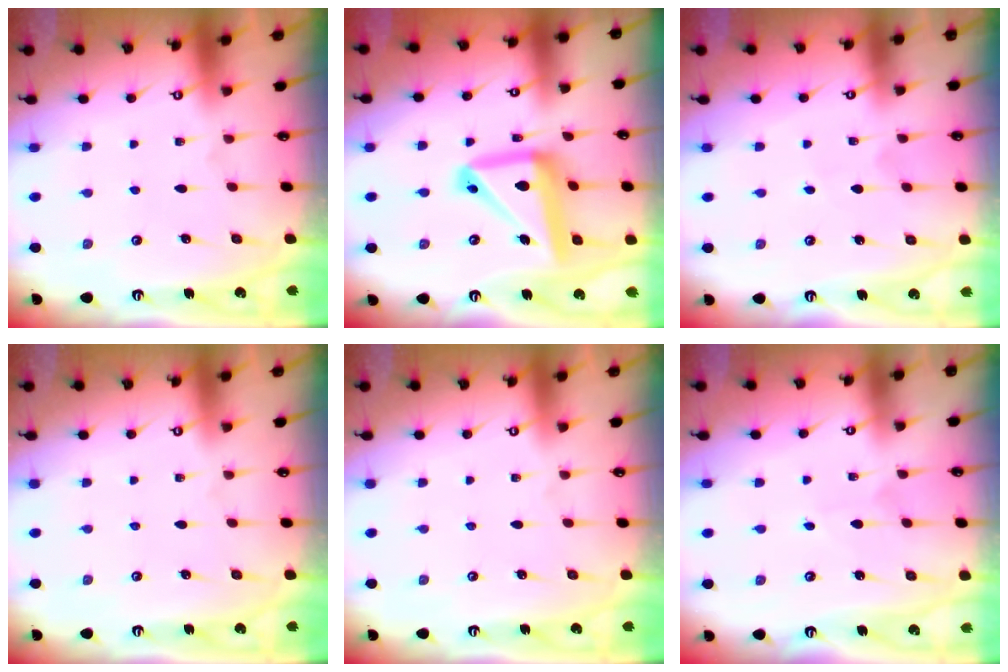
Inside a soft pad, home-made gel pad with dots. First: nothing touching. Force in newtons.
{"total": 16.9, "press": 16.8, "slide": 1.8}
{"total": 2.9, "press": 2.9, "slide": 0.2}
{"total": 0.0}
{"total": 0.0}
{"total": 1.3, "press": 1.3, "slide": 0.1}